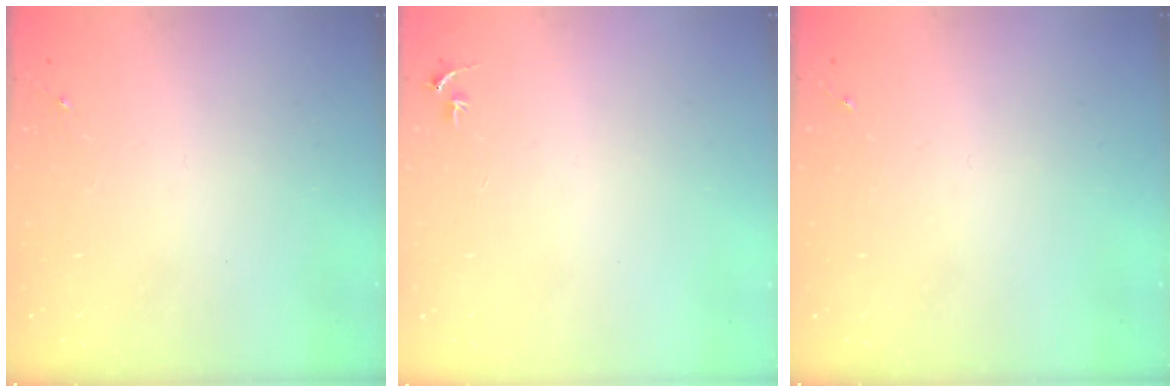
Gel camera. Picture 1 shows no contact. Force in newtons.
{"total": 2.7, "press": 2.7, "slide": 0.3}
{"total": 0.0}